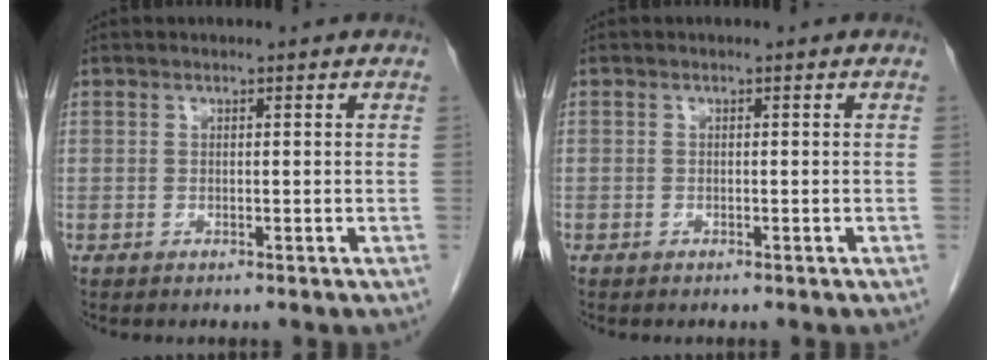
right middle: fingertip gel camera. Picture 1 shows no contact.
{"total": 0.0}